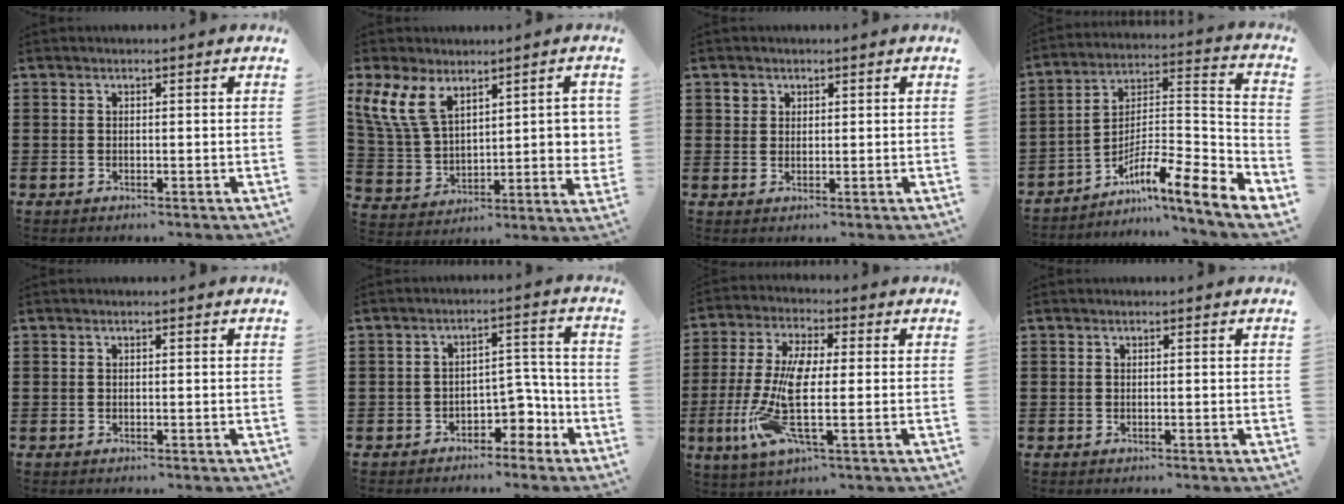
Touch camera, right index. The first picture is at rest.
{"total": 11.5, "force": [5.6, 6.3, 7.9], "torque": [-0.189, -0.003, 0.107]}
{"total": 1.5, "force": [0.9, 1.2, 0.1], "torque": [-0.006, 0.005, 0.017]}
{"total": 9.6, "force": [-7.0, 1.1, 6.5], "torque": [-0.106, -0.005, -0.138]}
{"total": 0.0}
{"total": 5.0, "force": [-2.8, 3.2, 2.5], "torque": [-0.046, 0.016, -0.054]}
{"total": 11.8, "force": [-1.3, 3.3, 11.2], "torque": [-0.247, -0.019, -0.027]}
{"total": 0.0}